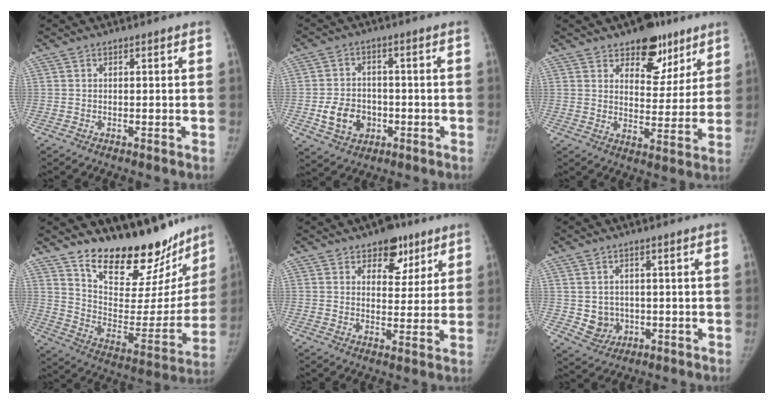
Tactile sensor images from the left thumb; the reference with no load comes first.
{"total": 8.4, "force": [-2.2, 6.8, 4.4], "torque": [-0.054, 0.012, -0.033]}
{"total": 12.0, "force": [7.8, 7.0, 5.8], "torque": [-0.023, -0.041, 0.112]}
{"total": 25.0, "force": [20.5, 10.0, 10.2], "torque": [-0.102, -0.123, 0.305]}
{"total": 7.9, "force": [4.9, 5.0, 3.6], "torque": [-0.009, -0.022, 0.068]}
{"total": 4.9, "force": [-0.4, 4.5, 1.9], "torque": [-0.008, 0.002, 0.008]}